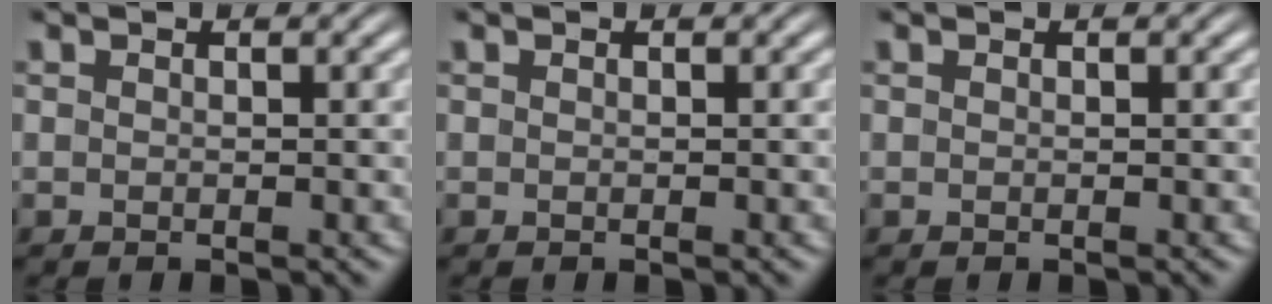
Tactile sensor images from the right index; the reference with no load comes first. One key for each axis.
{"total": 0.0}
{"total": 0.0}